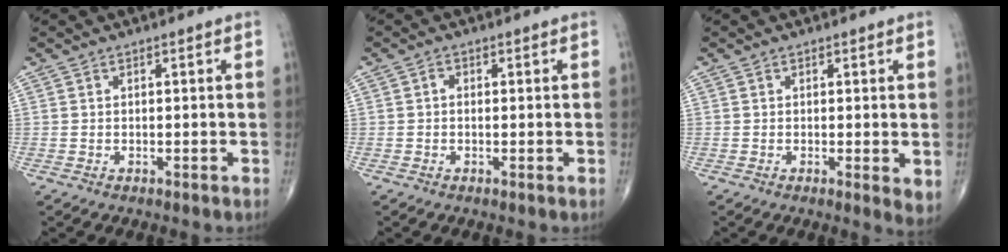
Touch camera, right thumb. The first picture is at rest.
{"total": 1.0, "force": [0.0, 0.6, 0.7], "torque": [-0.008, 0.002, -0.005]}
{"total": 2.9, "force": [0.1, 0.9, 2.7], "torque": [-0.040, -0.012, -0.001]}